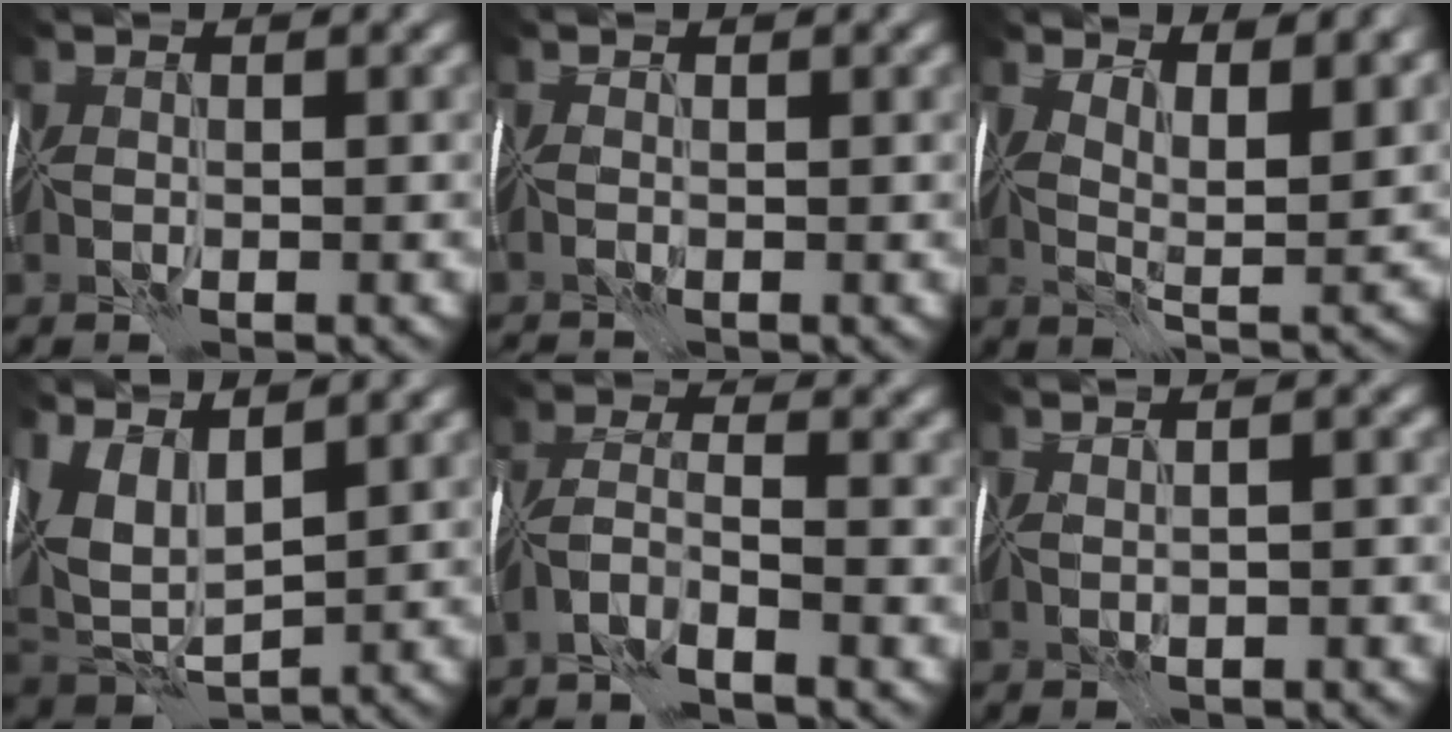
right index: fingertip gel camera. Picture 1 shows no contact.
{"total": 1.1, "force": [-1.1, -0.1, -0.2], "torque": [0.003, -0.002, -0.018]}
{"total": 7.7, "force": [5.1, 2.3, 5.3], "torque": [-0.073, 0.002, 0.081]}
{"total": 6.5, "force": [3.0, 3.3, 4.8], "torque": [-0.109, 0.001, 0.061]}
{"total": 3.6, "force": [-2.7, 0.5, 2.3], "torque": [-0.050, 0.004, -0.063]}
{"total": 2.2, "force": [0.7, 0.5, 2.0], "torque": [-0.028, 0.013, 0.009]}